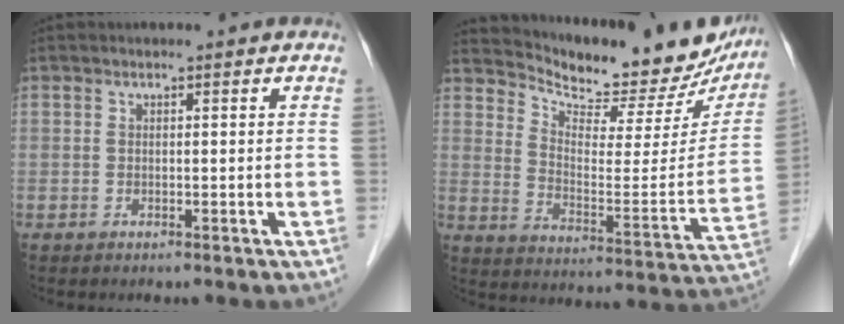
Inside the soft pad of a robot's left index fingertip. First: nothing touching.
{"total": 20.7, "force": [19.0, 5.7, 5.9], "torque": [-0.082, -0.042, 0.247]}